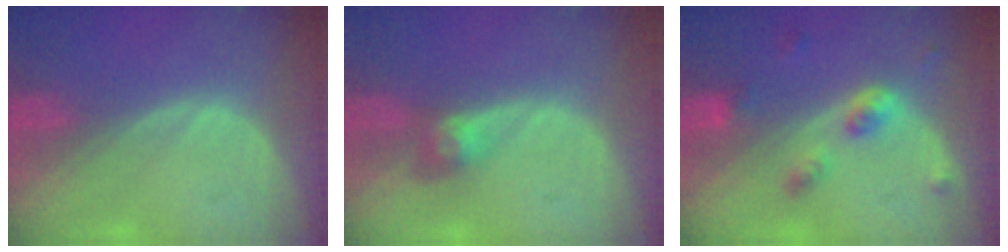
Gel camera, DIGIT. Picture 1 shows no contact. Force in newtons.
{"total": 3.0, "press": 2.7, "slide": 1.4}
{"total": 4.6, "press": 4.4, "slide": 1.4}